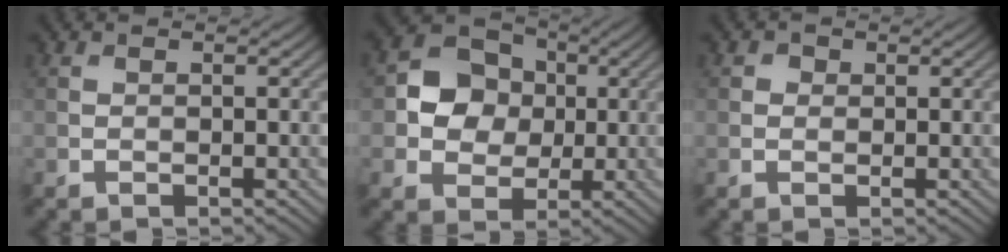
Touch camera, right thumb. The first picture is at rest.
{"total": 7.3, "force": [0.5, 6.3, 3.6], "torque": [-0.072, 0.010, -0.006]}
{"total": 0.8, "force": [0.2, 0.8, 0.2], "torque": [-0.002, -0.003, 0.000]}